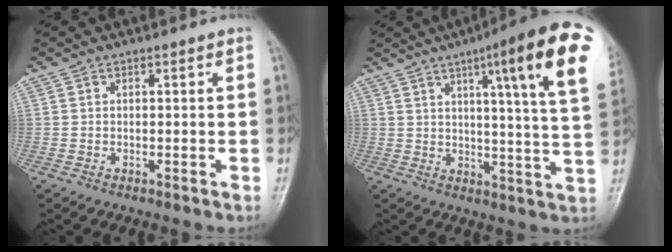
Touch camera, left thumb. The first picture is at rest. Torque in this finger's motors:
{"motor_torque": [0.58, 0.51, 1.64, -1.14, 0.12]}